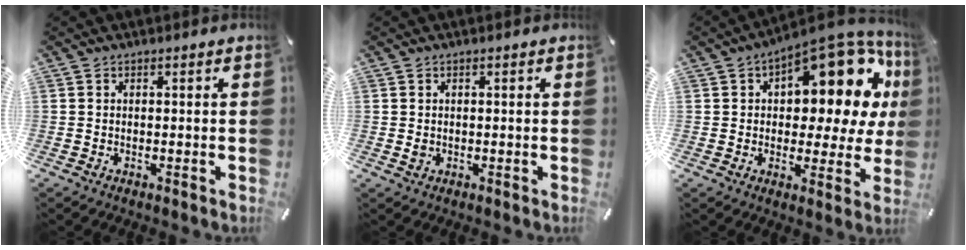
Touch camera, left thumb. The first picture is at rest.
{"total": 1.1, "force": [0.0, 0.9, 0.5], "torque": [-0.003, 0.000, -0.002]}
{"total": 17.3, "force": [8.9, 8.3, 12.3], "torque": [-0.158, -0.078, 0.145]}